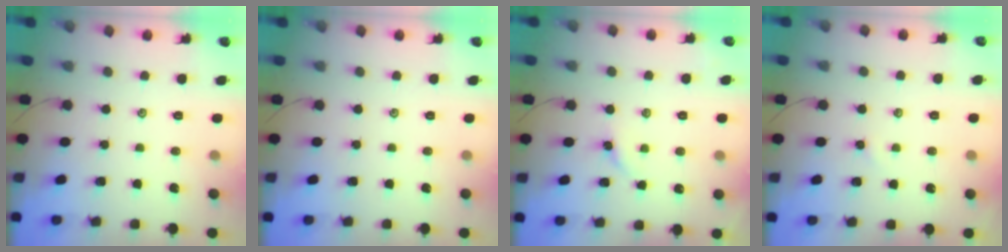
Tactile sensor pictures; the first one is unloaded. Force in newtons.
{"total": 0.0}
{"total": 2.7, "press": 2.7, "slide": 0.5}
{"total": 1.7, "press": 1.7, "slide": 0.3}